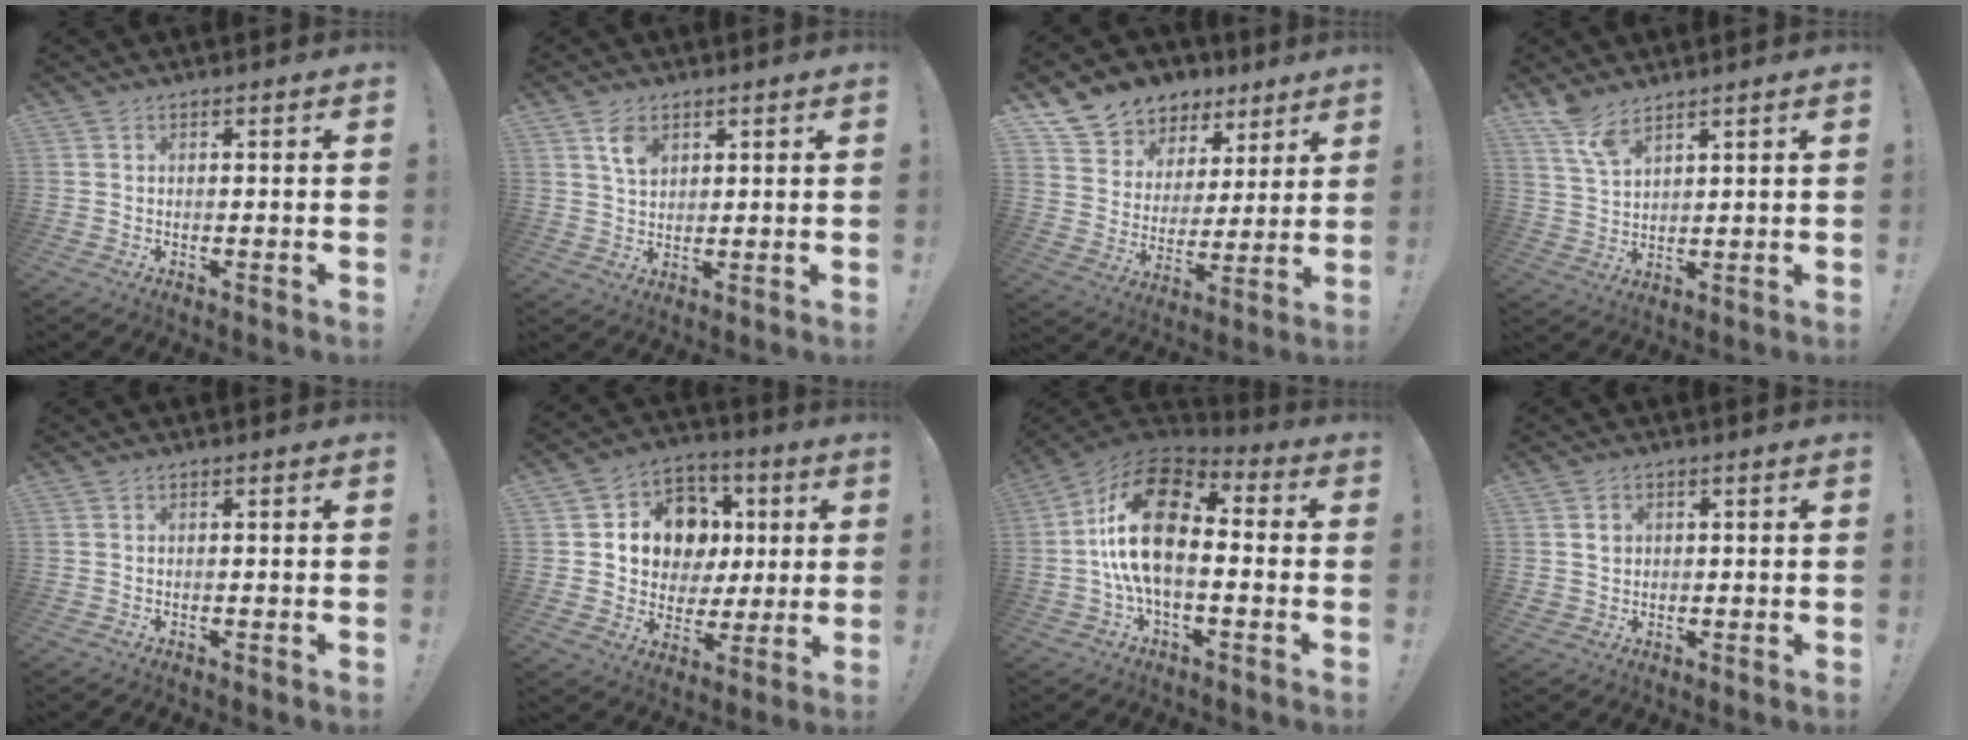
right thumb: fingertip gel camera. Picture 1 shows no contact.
{"total": 5.6, "force": [3.1, 3.5, 3.0], "torque": [-0.044, -0.011, 0.055]}
{"total": 9.8, "force": [6.8, 6.9, 1.1], "torque": [-0.033, -0.054, 0.135]}
{"total": 6.9, "force": [5.5, 2.0, 3.6], "torque": [-0.073, -0.030, 0.104]}
{"total": 0.0}
{"total": 13.8, "force": [3.3, 12.2, 5.5], "torque": [-0.069, -0.015, 0.087]}
{"total": 20.2, "force": [1.2, 10.9, 16.9], "torque": [-0.326, 0.008, 0.022]}
{"total": 3.1, "force": [0.8, 2.8, 0.9], "torque": [0.001, -0.005, 0.012]}